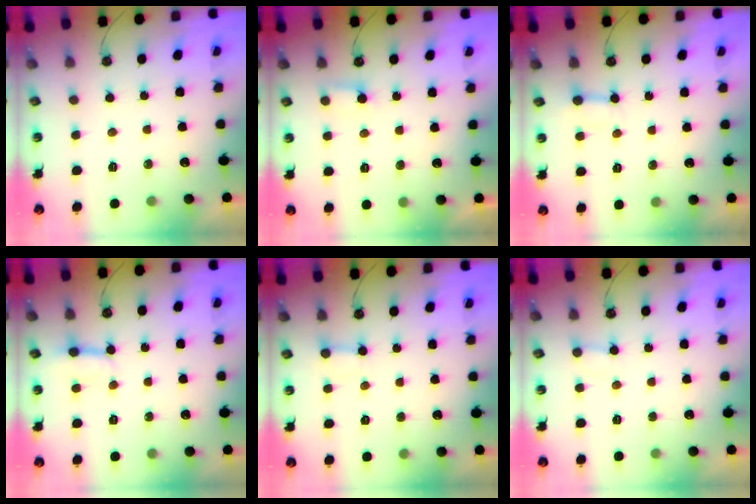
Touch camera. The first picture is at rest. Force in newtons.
{"total": 4.7, "press": 4.6, "slide": 0.4}
{"total": 4.2, "press": 4.2, "slide": 0.3}
{"total": 3.2, "press": 3.2, "slide": 0.2}
{"total": 2.2, "press": 2.2, "slide": 0.2}
{"total": 4.8, "press": 4.7, "slide": 0.6}